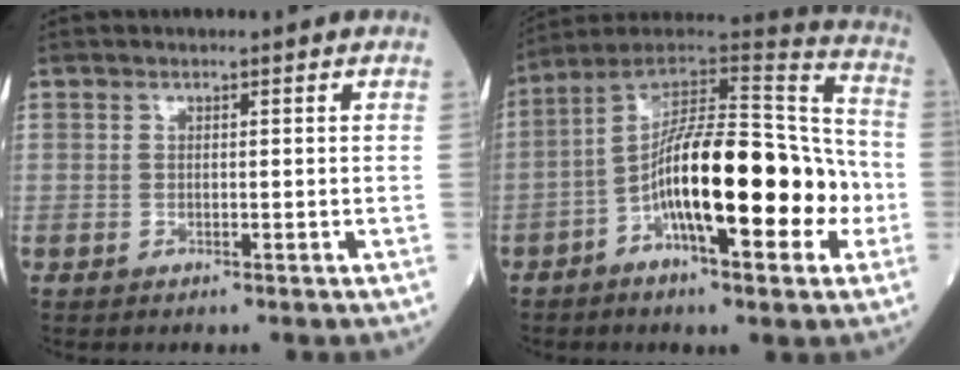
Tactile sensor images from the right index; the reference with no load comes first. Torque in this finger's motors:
{"motor_torque": [1.21, -0.51, 1.05, 0.21]}